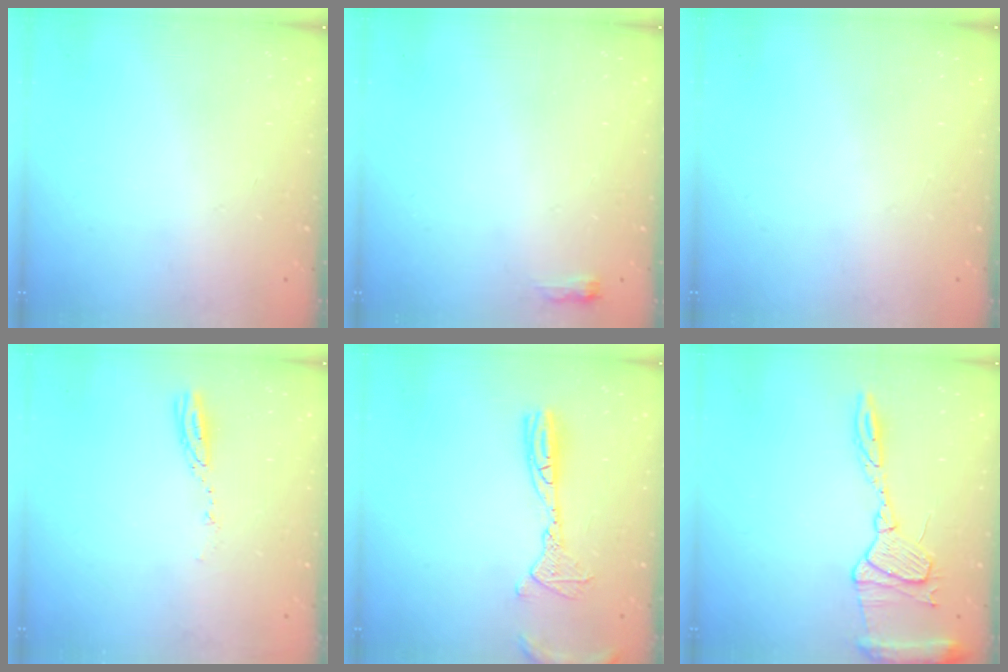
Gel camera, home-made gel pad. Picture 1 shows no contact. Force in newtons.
{"total": 9.8, "press": 2.8, "slide": 9.4}
{"total": 0.0}
{"total": 3.8, "press": 3.8, "slide": 0.4}
{"total": 14.6, "press": 12.8, "slide": 7.1}
{"total": 13.4, "press": 13.4, "slide": 1.1}